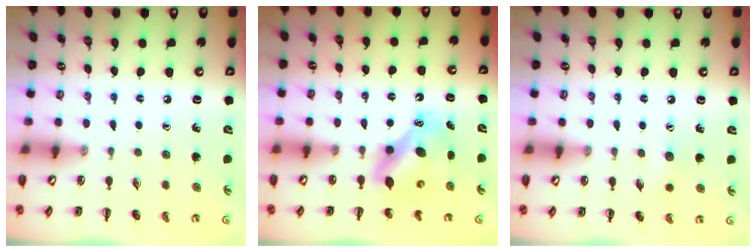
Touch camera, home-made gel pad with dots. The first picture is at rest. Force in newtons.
{"total": 7.5, "press": 7.3, "slide": 1.4}
{"total": 5.1, "press": 4.9, "slide": 1.2}